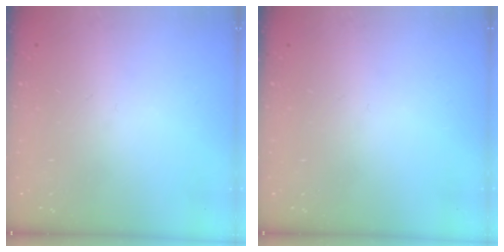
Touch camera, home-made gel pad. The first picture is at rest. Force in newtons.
{"total": 0.0}